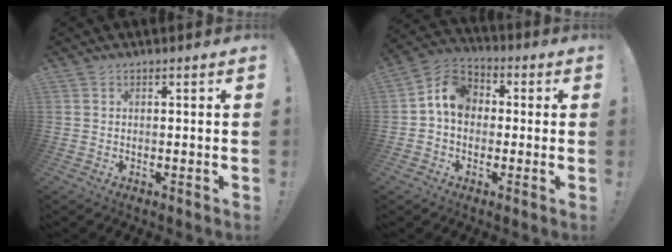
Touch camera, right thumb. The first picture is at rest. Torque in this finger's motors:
{"motor_torque": [1.20, 1.35, 0.73, -0.73, -0.01]}